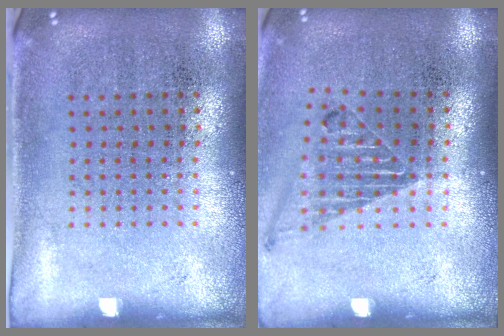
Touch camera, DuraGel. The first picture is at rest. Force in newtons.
{"total": 1.2, "press": 1.1, "slide": 0.3}